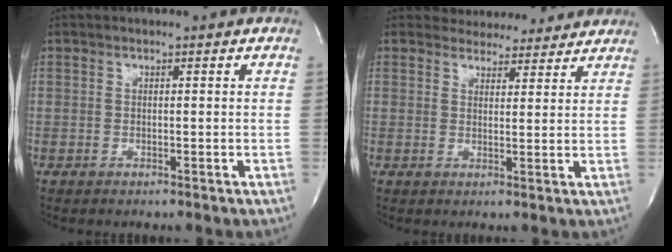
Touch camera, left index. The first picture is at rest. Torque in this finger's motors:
{"motor_torque": [0.31, -0.41, 0.04, -0.02]}